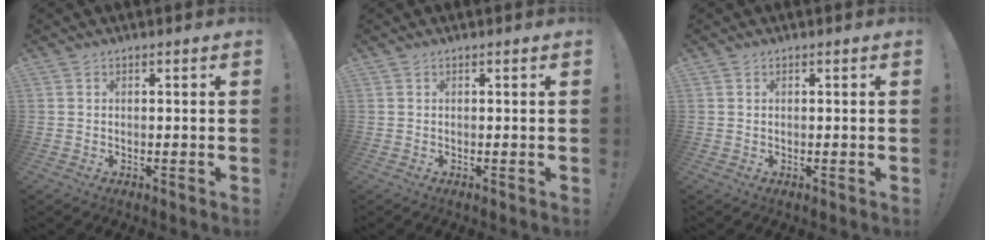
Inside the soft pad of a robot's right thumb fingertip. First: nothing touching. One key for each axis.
{"total": 0.0}
{"total": 0.7, "fx": 0.6, "fy": 0.3, "fz": -0.2, "tx": 0.002, "ty": 0.003, "tz": 0.011}